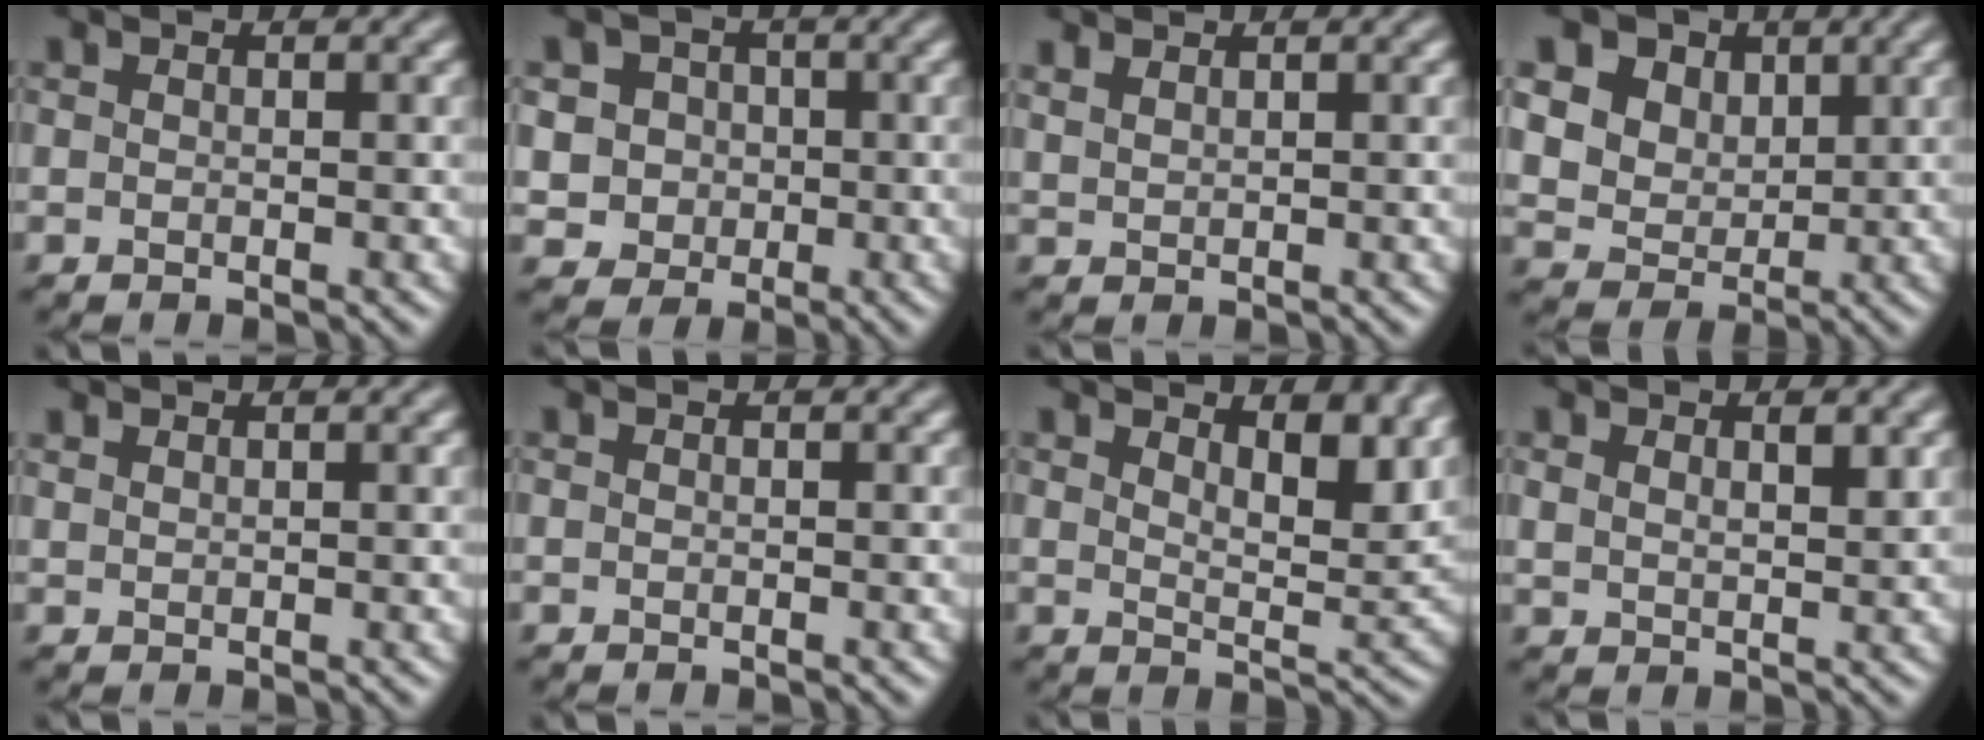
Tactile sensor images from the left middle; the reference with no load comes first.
{"total": 4.8, "force": [0.9, 4.5, 1.6], "torque": [-0.020, 0.016, 0.011]}
{"total": 1.2, "force": [1.1, 0.3, 0.4], "torque": [-0.015, 0.002, 0.028]}
{"total": 14.0, "force": [6.6, 10.9, 5.9], "torque": [-0.165, 0.025, 0.117]}
{"total": 0.9, "force": [0.8, 0.2, 0.3], "torque": [-0.011, -0.001, 0.020]}
{"total": 0.0}
{"total": 5.6, "force": [3.7, 1.9, 3.7], "torque": [-0.051, -0.003, 0.052]}
{"total": 2.3, "force": [1.3, 0.9, 1.6], "torque": [-0.029, -0.004, 0.026]}